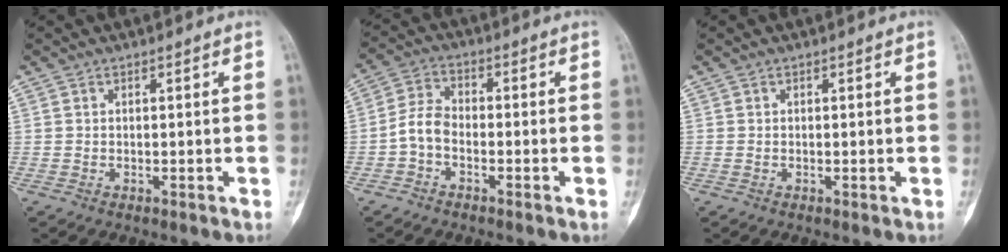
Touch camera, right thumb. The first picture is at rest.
{"total": 4.9, "force": [-1.8, 3.0, 3.4], "torque": [-0.066, 0.021, -0.047]}
{"total": 0.0}